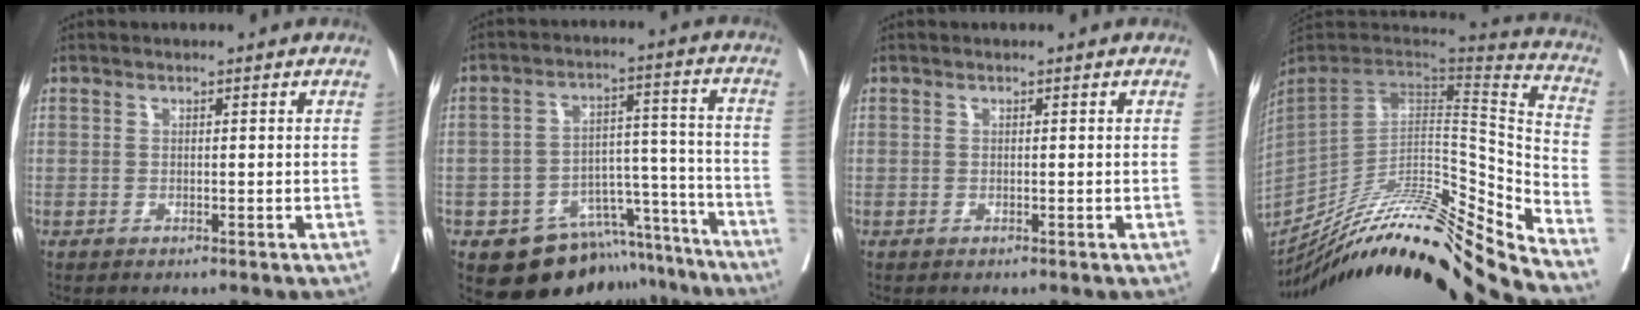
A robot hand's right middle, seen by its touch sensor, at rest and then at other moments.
{"total": 10.8, "force": [-7.8, 6.4, 3.9], "torque": [-0.021, 0.061, -0.100]}
{"total": 0.0}
{"total": 29.3, "force": [-23.9, -0.6, 16.8], "torque": [-0.223, -0.043, -0.373]}